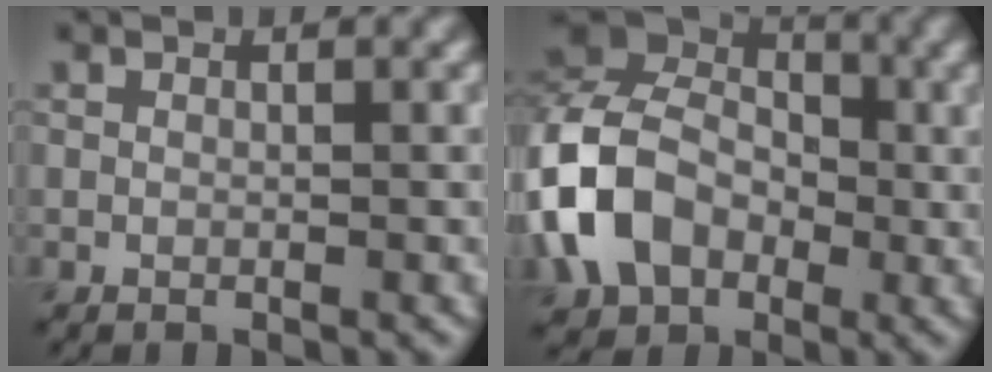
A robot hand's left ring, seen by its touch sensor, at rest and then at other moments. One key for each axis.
{"total": 10.4, "fx": -2.9, "fy": 8.0, "fz": 6.0, "tx": -0.127, "ty": -0.003, "tz": -0.069}